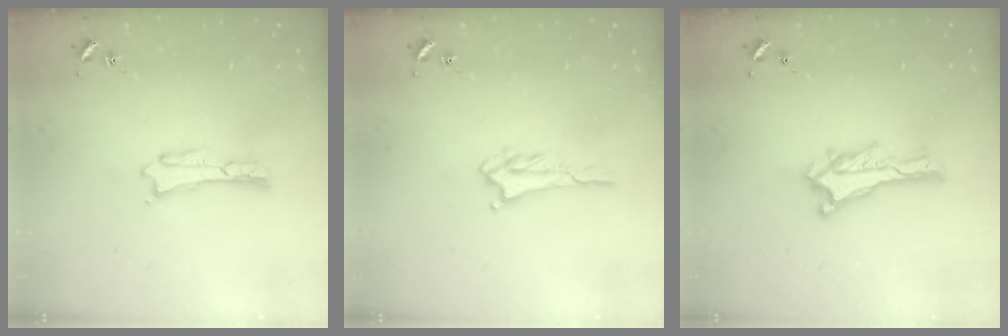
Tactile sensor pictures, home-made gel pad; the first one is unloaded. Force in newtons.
{"total": 2.3, "press": 2.2, "slide": 0.4}
{"total": 0.0}